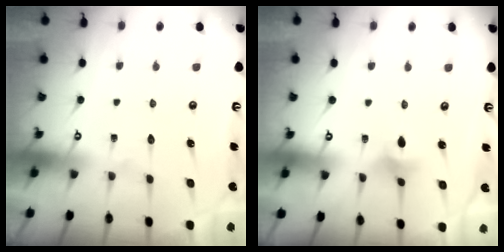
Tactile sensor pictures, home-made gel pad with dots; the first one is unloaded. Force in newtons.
{"total": 5.1, "press": 5.0, "slide": 0.8}